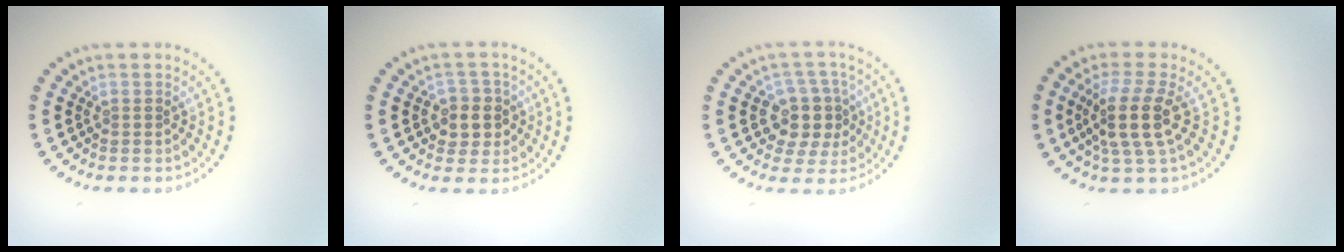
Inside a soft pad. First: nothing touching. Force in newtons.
{"total": 2.8, "press": 2.6, "slide": 0.9}
{"total": 4.5, "press": 4.2, "slide": 1.8}
{"total": 4.1, "press": 3.4, "slide": 2.4}